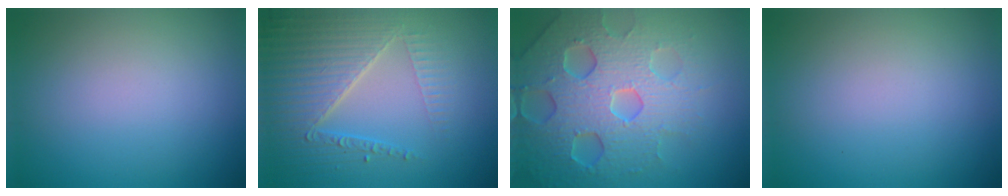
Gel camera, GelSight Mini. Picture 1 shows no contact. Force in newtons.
{"total": 5.3, "press": 4.5, "slide": 2.9}
{"total": 7.3, "press": 7.2, "slide": 1.5}
{"total": 0.0}